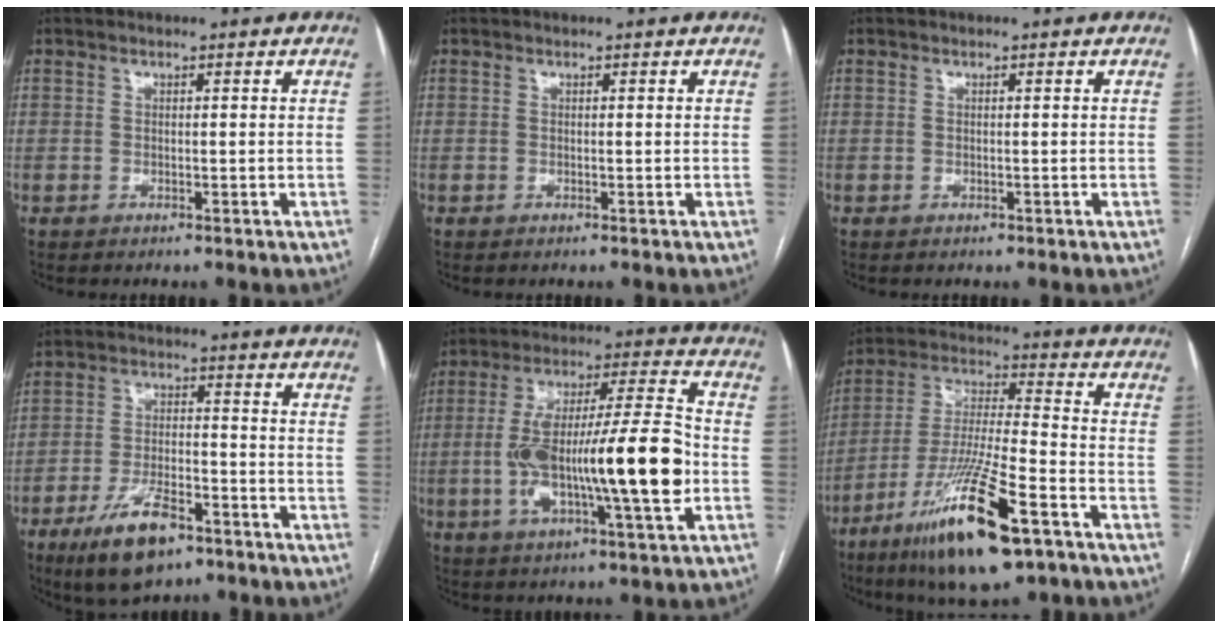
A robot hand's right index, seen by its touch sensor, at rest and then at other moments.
{"total": 0.0}
{"total": 0.0}
{"total": 10.6, "force": [-6.7, 4.0, 7.2], "torque": [-0.138, -0.005, -0.112]}
{"total": 20.7, "force": [-3.1, 2.6, 20.3], "torque": [-0.356, 0.013, -0.048]}
{"total": 18.9, "force": [-10.5, 2.5, 15.5], "torque": [-0.305, -0.040, -0.184]}